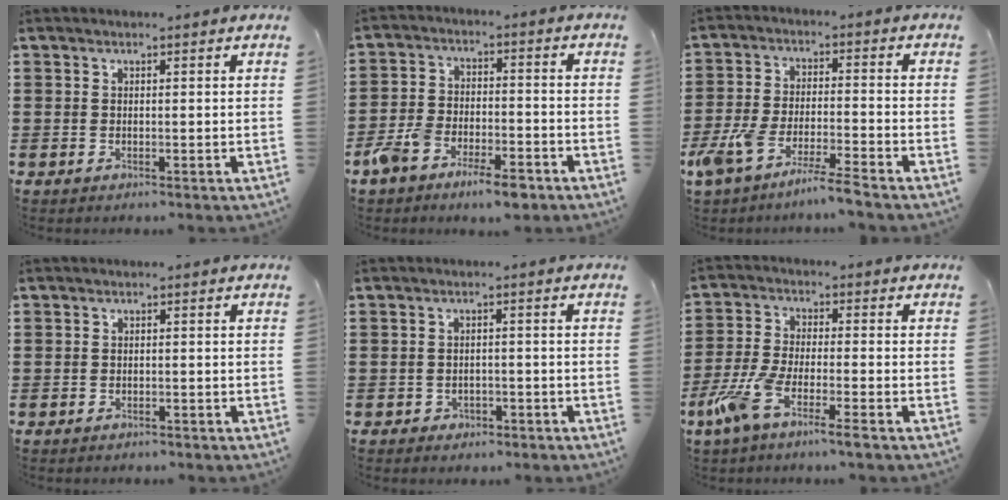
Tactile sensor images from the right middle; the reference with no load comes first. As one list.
[{"total": 7.0, "force": [-5.6, 2.0, 3.6], "torque": [-0.083, 0.005, -0.107]}, {"total": 6.8, "force": [-5.9, -0.2, 3.3], "torque": [-0.087, -0.019, -0.118]}, {"total": 0.9, "force": [-0.8, 0.4, -0.1], "torque": [0.000, 0.001, -0.018]}, {"total": 1.5, "force": [-1.2, 0.8, 0.0], "torque": [-0.007, -0.001, -0.029]}, {"total": 7.1, "force": [-4.8, 0.8, 5.1], "torque": [-0.132, -0.020, -0.094]}]